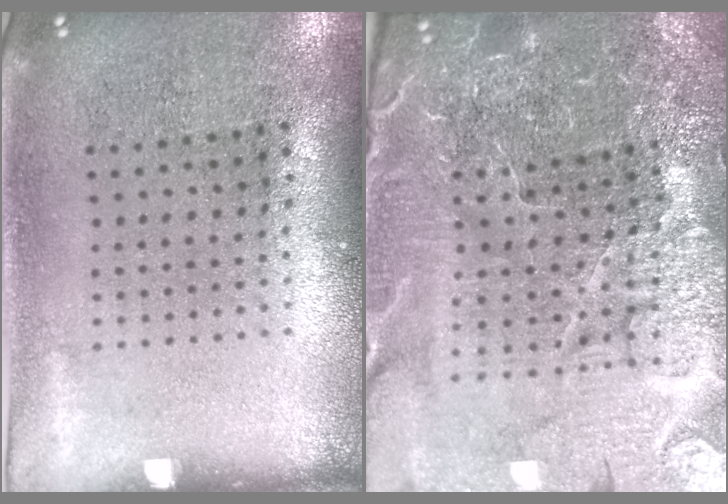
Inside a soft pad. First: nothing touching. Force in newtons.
{"total": 5.5, "press": 5.2, "slide": 1.9}